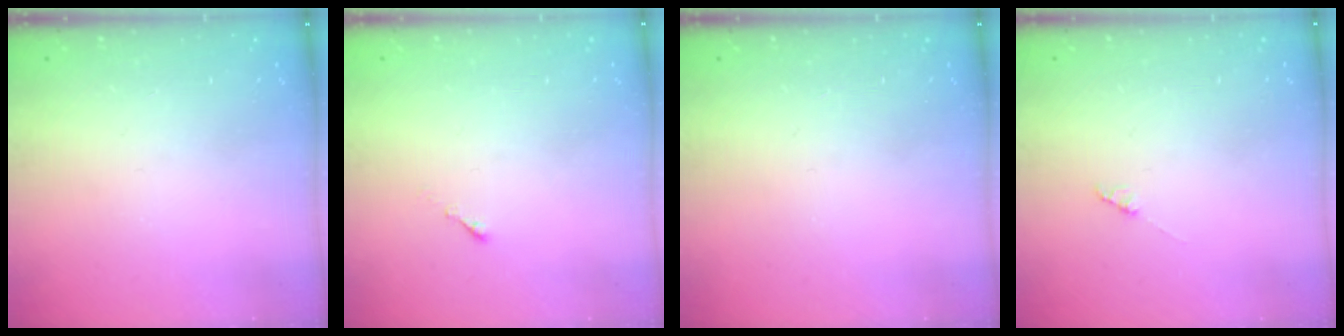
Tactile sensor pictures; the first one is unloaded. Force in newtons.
{"total": 0.0}
{"total": 0.0}
{"total": 1.4, "press": 1.4, "slide": 0.2}